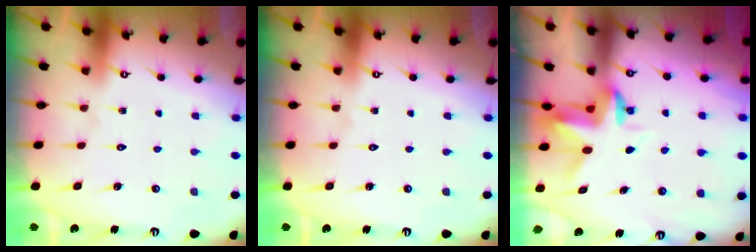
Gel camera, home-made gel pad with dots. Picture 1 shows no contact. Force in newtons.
{"total": 0.0}
{"total": 3.3, "press": 3.2, "slide": 0.4}